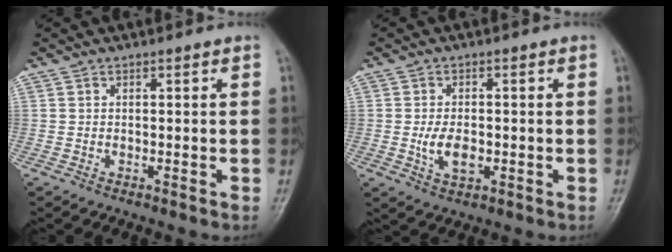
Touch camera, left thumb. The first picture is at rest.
{"total": 5.3, "force": [-0.8, 3.2, 4.2], "torque": [-0.073, -0.004, -0.011]}